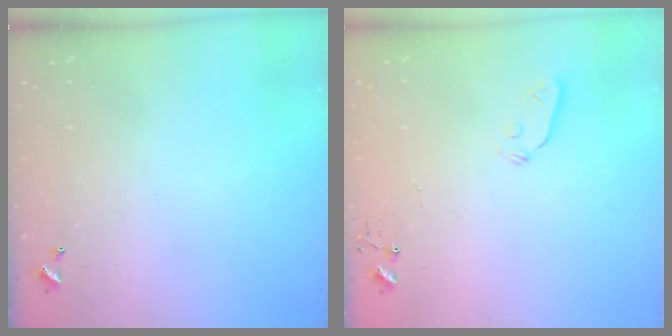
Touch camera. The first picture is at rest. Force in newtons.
{"total": 4.2, "press": 4.2, "slide": 0.5}